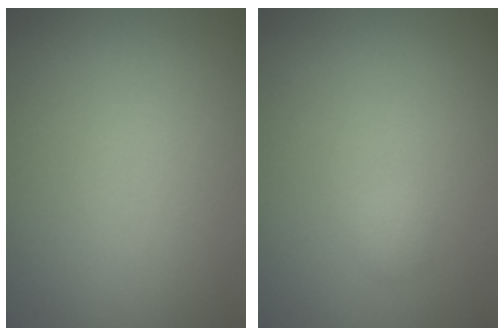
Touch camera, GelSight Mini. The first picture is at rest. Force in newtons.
{"total": 0.7, "press": 0.7, "slide": 0.0}